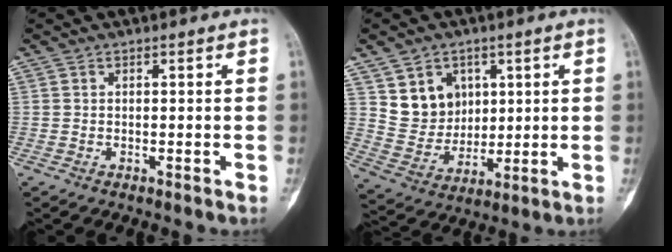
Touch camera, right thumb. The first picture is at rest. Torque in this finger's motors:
{"motor_torque": [-0.01, 1.75, 0.14, -0.02, 0.01]}